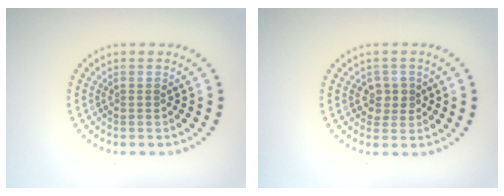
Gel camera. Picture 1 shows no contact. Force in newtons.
{"total": 1.7, "press": 1.7, "slide": 0.4}